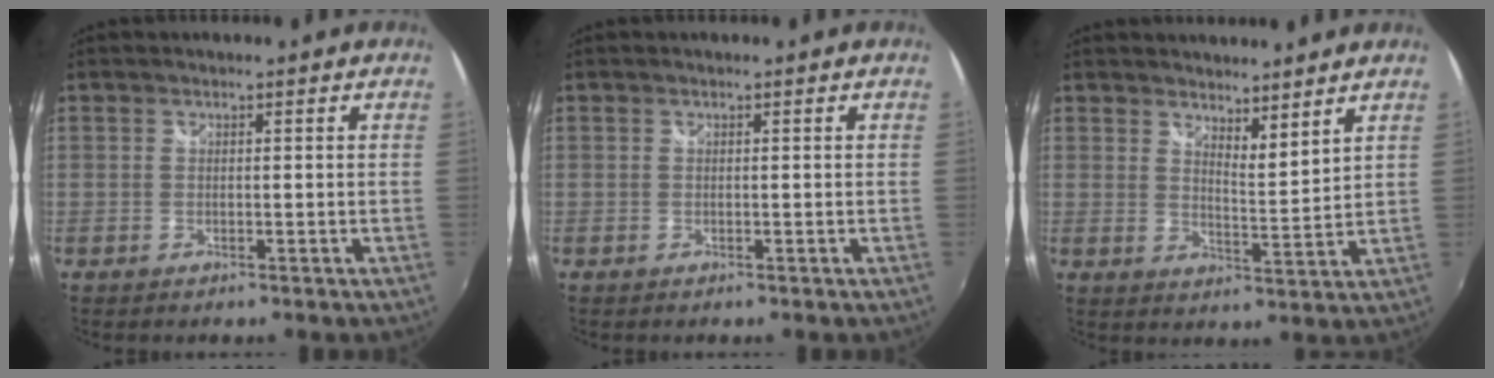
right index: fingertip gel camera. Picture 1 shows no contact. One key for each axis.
{"total": 0.0}
{"total": 6.3, "fx": 5.6, "fy": 0.9, "fz": 2.8, "tx": -0.035, "ty": -0.007, "tz": 0.081}